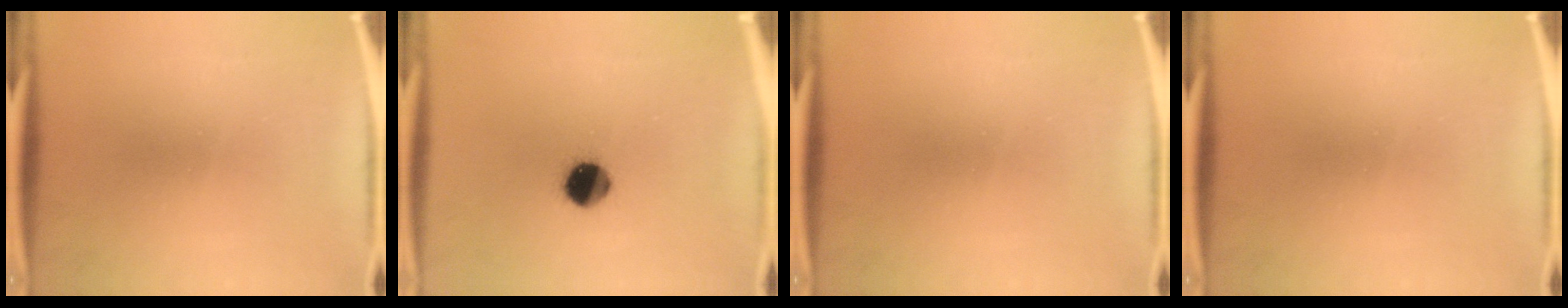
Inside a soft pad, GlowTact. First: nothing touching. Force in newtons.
{"total": 8.3}
{"total": 0.0}
{"total": 0.0}